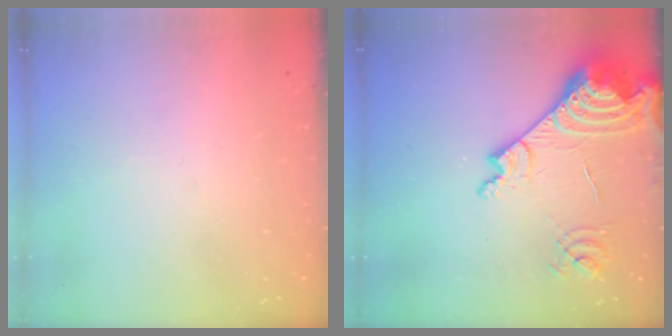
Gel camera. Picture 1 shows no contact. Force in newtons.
{"total": 19.4, "press": 19.2, "slide": 2.3}